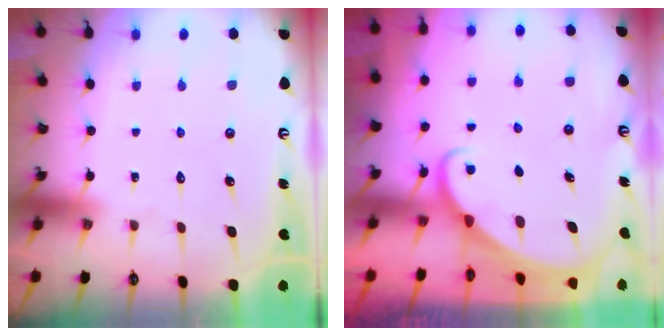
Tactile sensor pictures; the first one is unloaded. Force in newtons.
{"total": 2.1, "press": 2.1, "slide": 0.2}